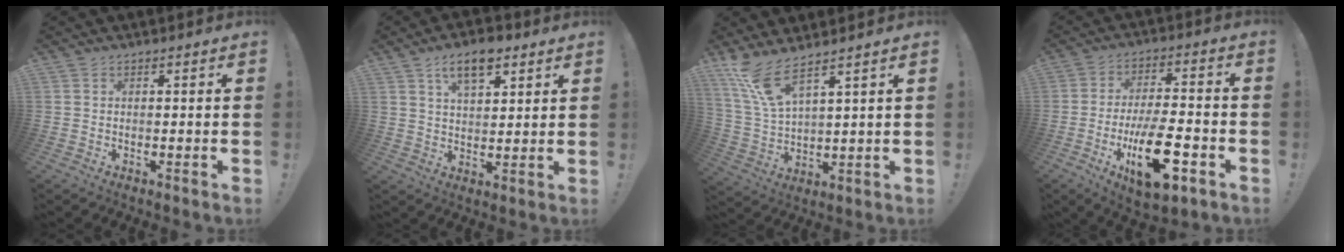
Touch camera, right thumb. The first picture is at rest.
{"total": 9.1, "force": [5.4, 4.3, 5.9], "torque": [-0.092, -0.013, 0.095]}
{"total": 10.1, "force": [7.4, 1.9, 6.6], "torque": [-0.142, -0.034, 0.137]}
{"total": 17.6, "force": [-6.6, 6.9, 14.8], "torque": [-0.241, 0.025, -0.101]}